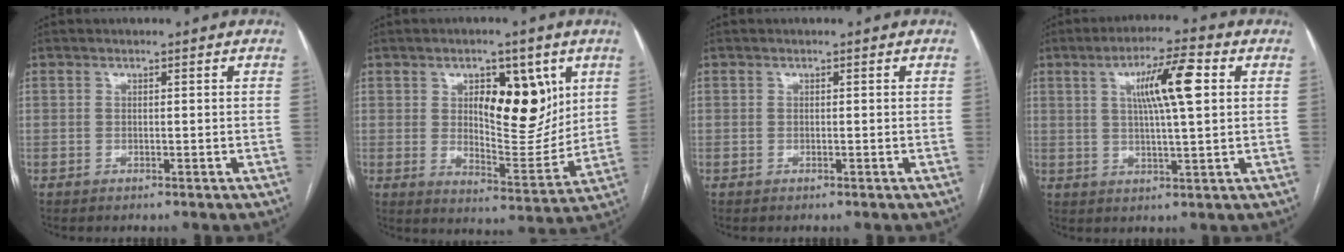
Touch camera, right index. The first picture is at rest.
{"total": 12.0, "force": [4.3, 4.8, 10.1], "torque": [-0.141, -0.001, 0.073]}
{"total": 0.0}
{"total": 9.3, "force": [2.6, 0.8, 8.9], "torque": [-0.154, 0.012, 0.042]}